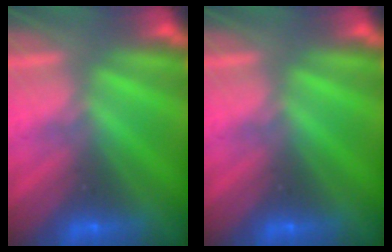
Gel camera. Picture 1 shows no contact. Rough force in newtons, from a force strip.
{"total": 0.0}